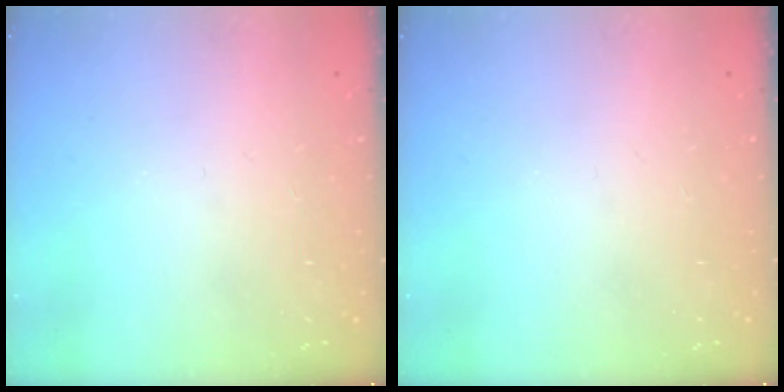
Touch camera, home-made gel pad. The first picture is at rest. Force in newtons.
{"total": 0.0}